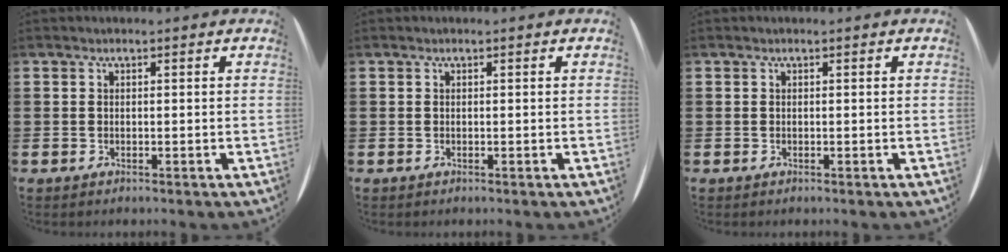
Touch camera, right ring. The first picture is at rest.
{"total": 0.0}
{"total": 0.0}